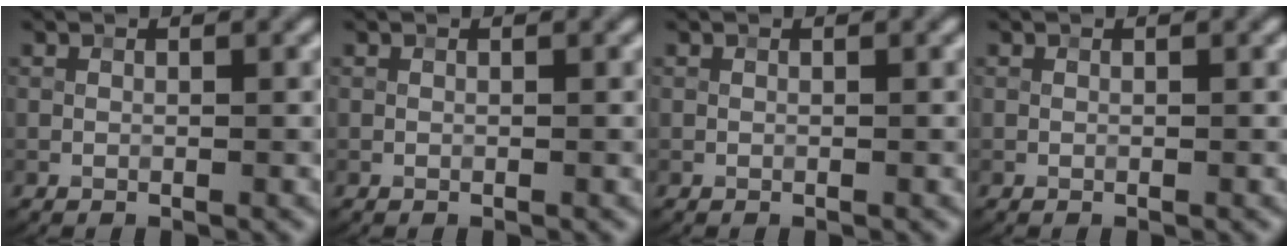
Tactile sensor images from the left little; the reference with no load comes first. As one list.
[{"total": 0.0}, {"total": 0.0}, {"total": 0.0}]